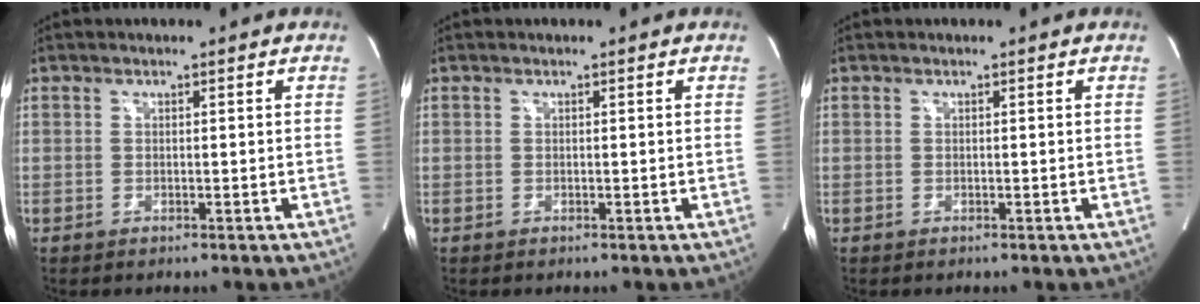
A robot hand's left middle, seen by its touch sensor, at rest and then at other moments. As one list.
[{"total": 0.0}, {"total": 0.0}]